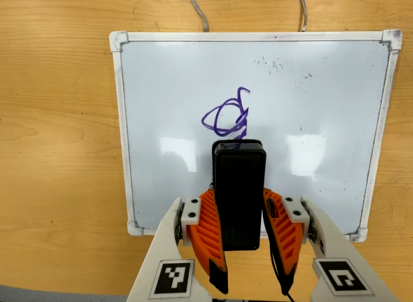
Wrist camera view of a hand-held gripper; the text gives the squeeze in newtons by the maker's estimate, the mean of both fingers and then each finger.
{"total": 6.5, "left": 5.1, "right": 8.0}